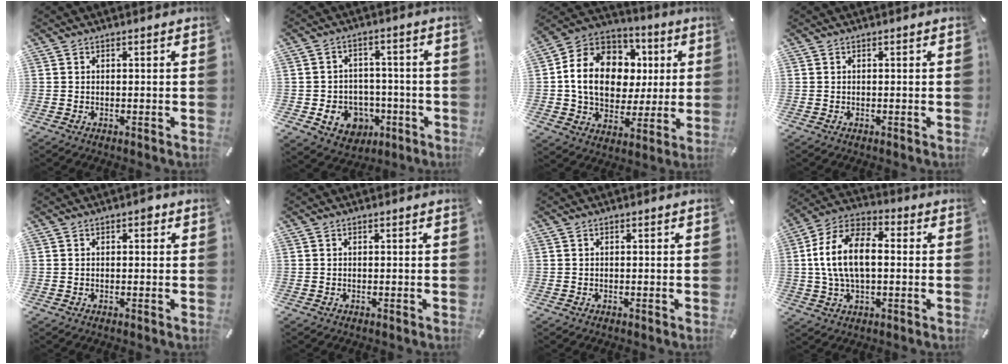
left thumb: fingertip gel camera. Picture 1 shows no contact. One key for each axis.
{"total": 8.6, "fx": -1.8, "fy": 8.0, "fz": 2.6, "tx": -0.036, "ty": 0.011, "tz": -0.023}
{"total": 16.3, "fx": 1.5, "fy": 13.3, "fz": 9.2, "tx": -0.185, "ty": 0.006, "tz": 0.034}
{"total": 0.0}
{"total": 1.4, "fx": 0.4, "fy": 0.9, "fz": 1.1, "tx": -0.006, "ty": 0.000, "tz": 0.002}
{"total": 0.0}
{"total": 0.0}
{"total": 13.1, "fx": 0.6, "fy": 7.8, "fz": 10.5, "tx": -0.227, "ty": 0.010, "tz": 0.009}